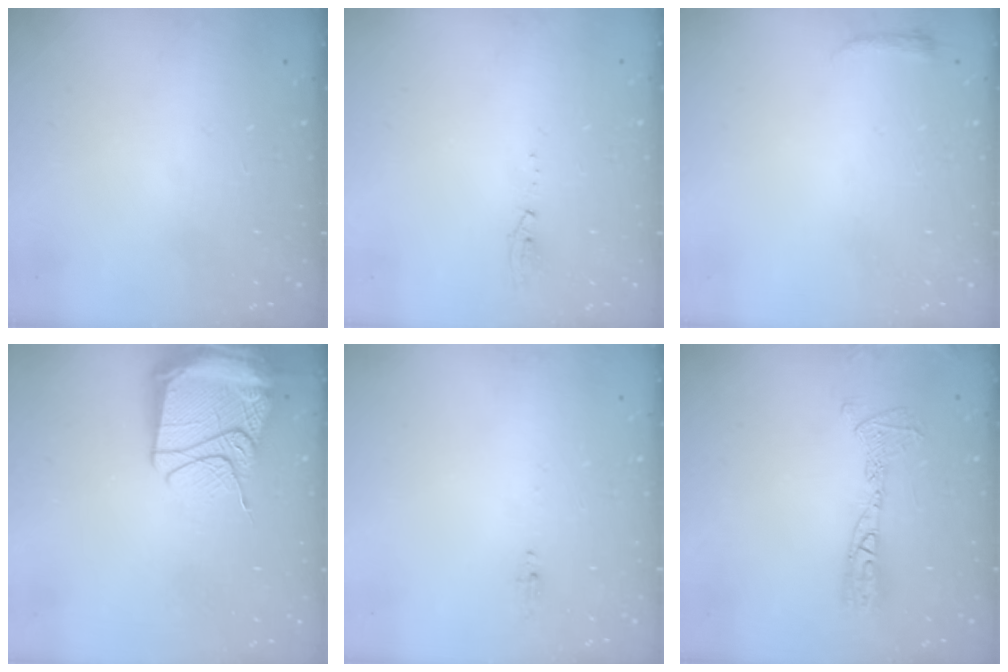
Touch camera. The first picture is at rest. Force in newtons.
{"total": 15.0, "press": 4.8, "slide": 14.3}
{"total": 3.0, "press": 2.9, "slide": 0.6}
{"total": 24.0, "press": 20.5, "slide": 12.5}
{"total": 4.6, "press": 4.4, "slide": 1.6}
{"total": 14.6, "press": 12.8, "slide": 7.1}